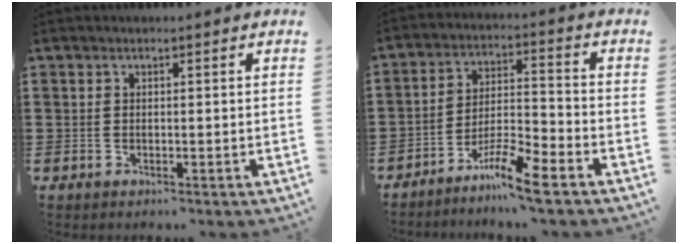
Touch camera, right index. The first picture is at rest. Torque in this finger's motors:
{"motor_torque": [0.84, -0.47, 0.51, 0.11]}